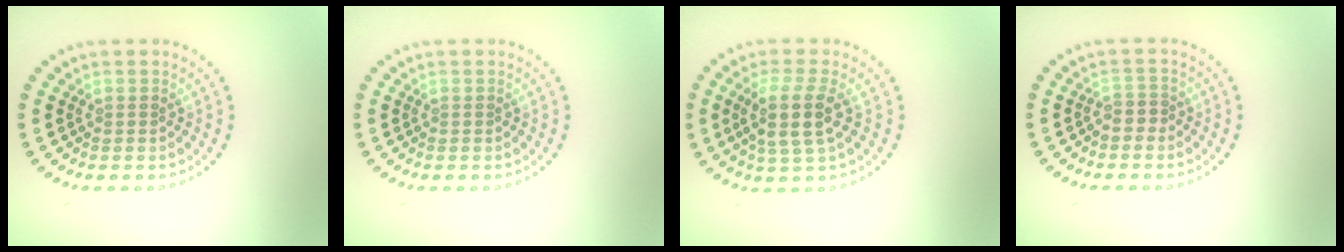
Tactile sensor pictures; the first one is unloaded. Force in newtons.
{"total": 0.0}
{"total": 3.7, "press": 3.1, "slide": 2.0}
{"total": 1.0, "press": 0.7, "slide": 0.7}